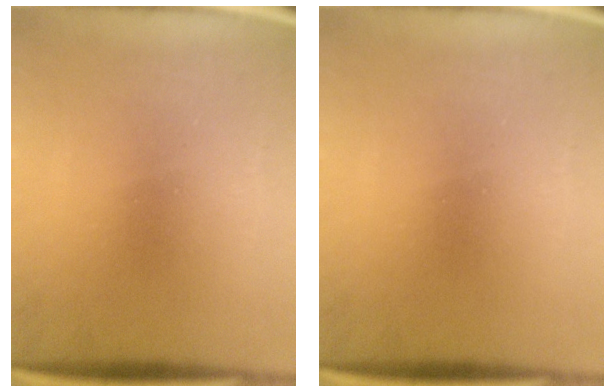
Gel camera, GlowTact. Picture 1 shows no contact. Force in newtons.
{"total": 0.0}